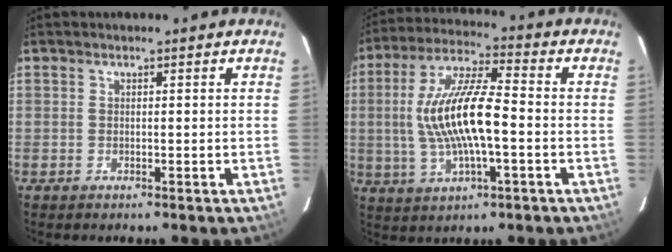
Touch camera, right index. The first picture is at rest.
{"total": 14.6, "force": [-1.4, 4.0, 14.0], "torque": [-0.276, 0.008, -0.025]}